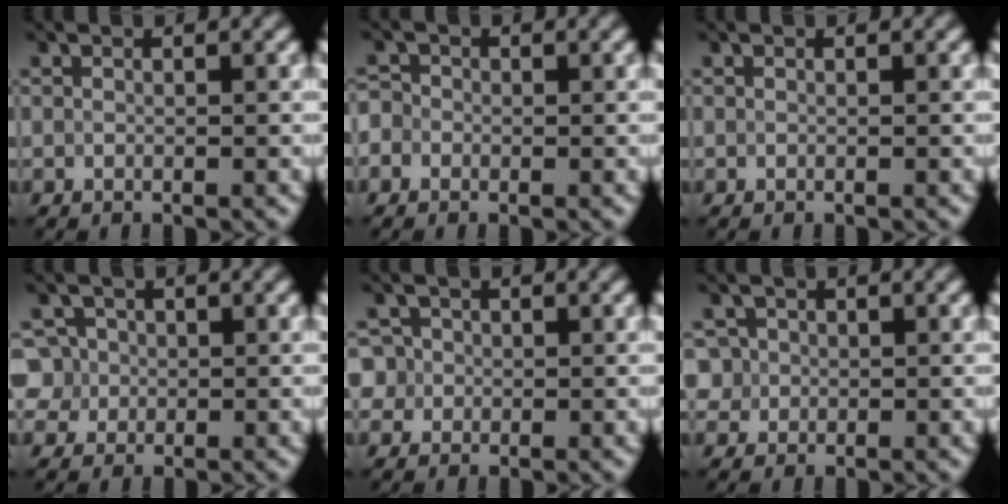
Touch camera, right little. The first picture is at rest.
{"total": 1.4, "force": [-0.3, 1.3, 0.5], "torque": [0.000, 0.010, -0.018]}
{"total": 0.0}
{"total": 3.8, "force": [0.1, 3.6, 1.0], "torque": [-0.007, 0.026, -0.002]}
{"total": 3.0, "force": [0.5, 2.9, 0.8], "torque": [-0.003, 0.020, 0.000]}
{"total": 2.5, "force": [0.4, 2.4, 0.5], "torque": [-0.007, 0.010, 0.016]}